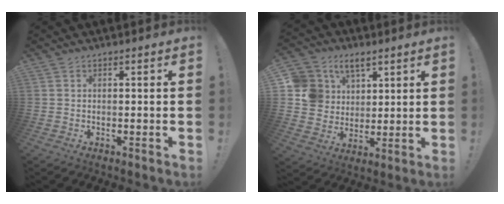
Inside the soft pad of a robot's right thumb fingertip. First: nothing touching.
{"total": 11.6, "force": [6.2, 9.1, 3.5], "torque": [-0.063, -0.030, 0.128]}